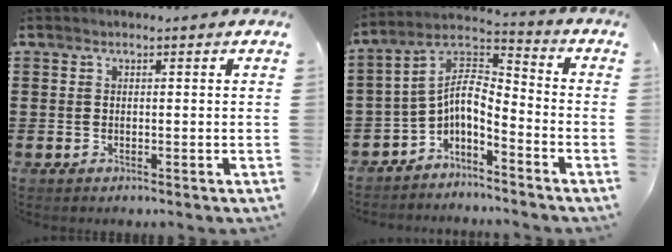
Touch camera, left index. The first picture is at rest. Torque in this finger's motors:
{"motor_torque": [0.14, 0.32, 0.50, 0.06]}